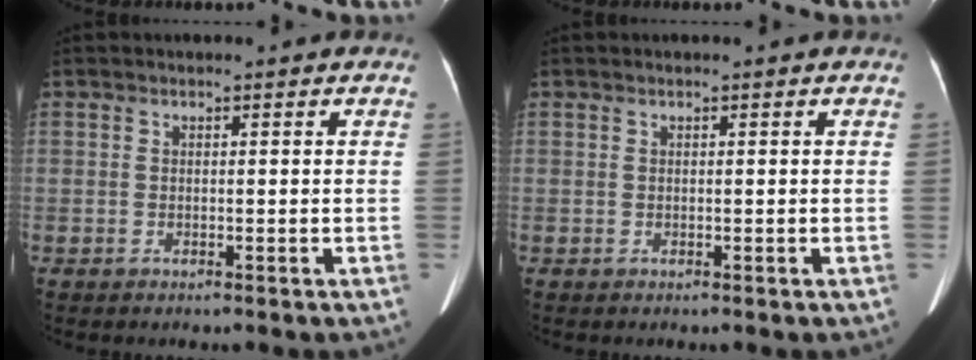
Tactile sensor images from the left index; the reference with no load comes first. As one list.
[{"total": 0.0}]